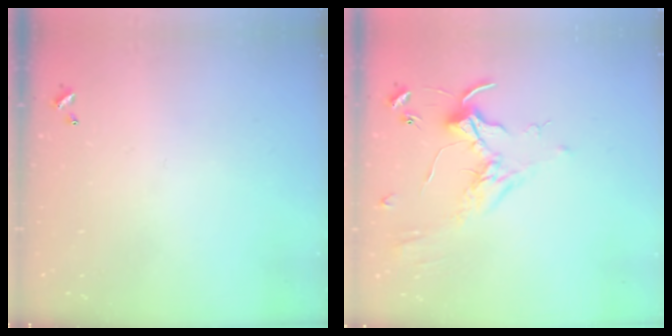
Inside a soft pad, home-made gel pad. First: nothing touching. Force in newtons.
{"total": 1.7, "press": 1.6, "slide": 0.5}